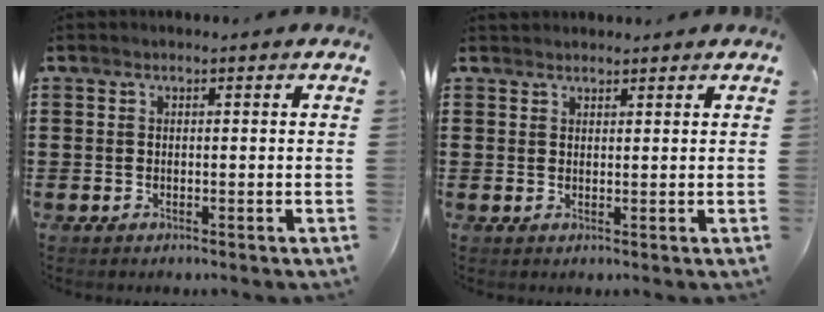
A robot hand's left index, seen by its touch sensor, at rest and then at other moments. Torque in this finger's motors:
{"motor_torque": [1.11, -1.04, -0.57, -0.21]}